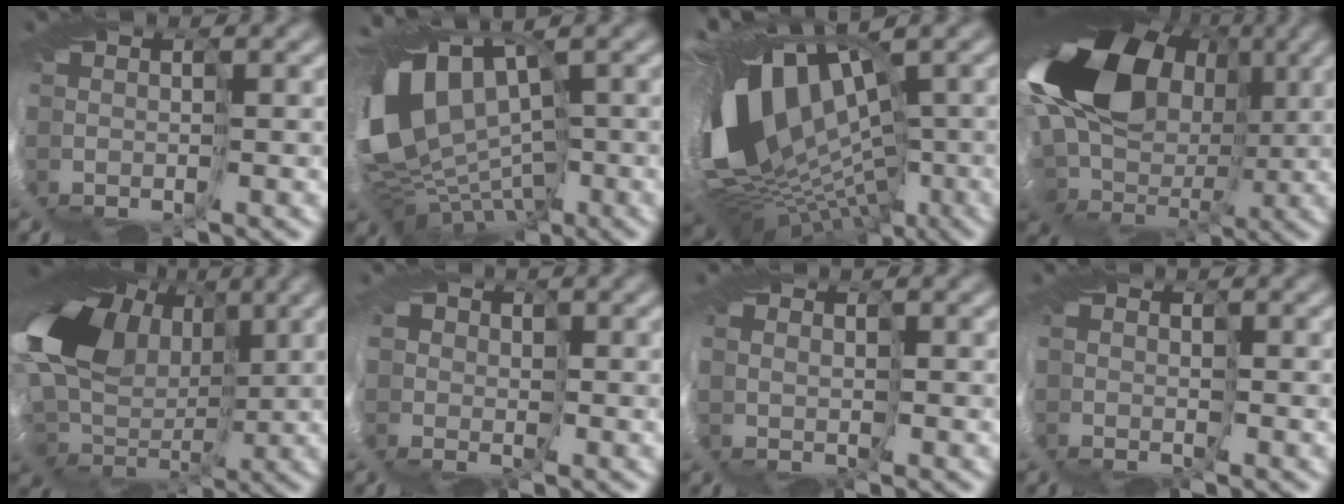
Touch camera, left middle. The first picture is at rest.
{"total": 11.3, "force": [1.2, 7.6, 8.3], "torque": [-0.204, -0.025, 0.041]}
{"total": 13.5, "force": [0.2, 8.0, 10.8], "torque": [-0.224, 0.001, 0.007]}
{"total": 20.0, "force": [3.2, 16.0, 11.6], "torque": [-0.218, -0.011, -0.008]}
{"total": 16.5, "force": [4.5, 11.8, 10.6], "torque": [-0.204, -0.001, 0.063]}
{"total": 5.3, "force": [2.2, 4.5, 1.6], "torque": [-0.048, 0.021, -0.007]}
{"total": 1.4, "force": [1.3, 0.3, -0.4], "torque": [-0.009, 0.006, 0.019]}
{"total": 1.2, "force": [0.9, 0.5, -0.5], "torque": [-0.008, 0.002, 0.009]}